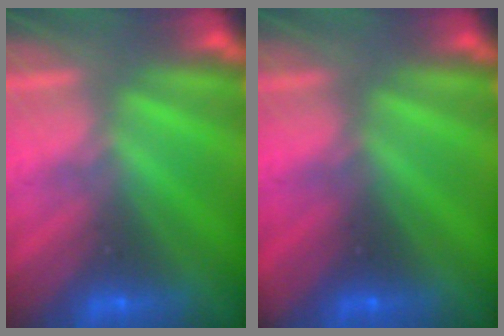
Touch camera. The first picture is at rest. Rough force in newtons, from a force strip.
{"total": 2.1}